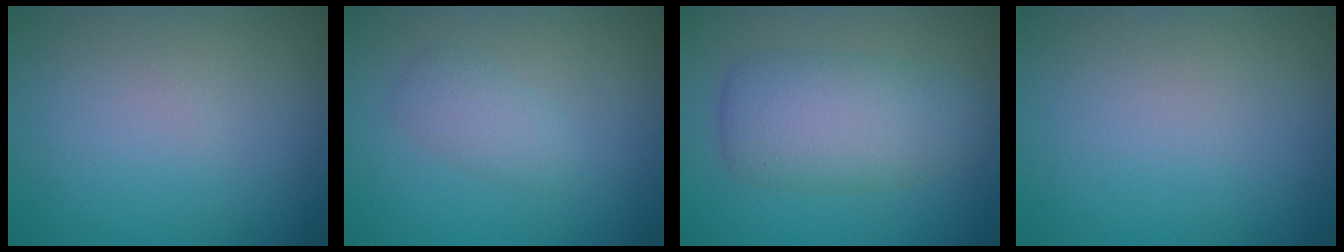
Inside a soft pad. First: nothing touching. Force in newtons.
{"total": 2.0, "press": 2.0, "slide": 0.0}
{"total": 5.8, "press": 5.8, "slide": 0.0}
{"total": 0.0}